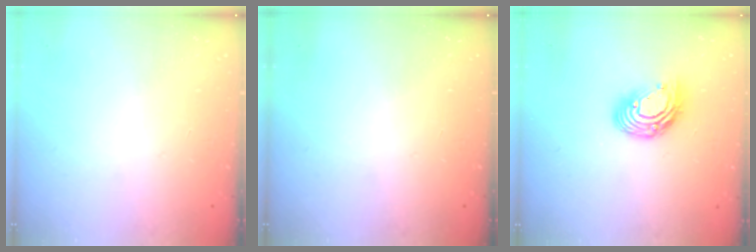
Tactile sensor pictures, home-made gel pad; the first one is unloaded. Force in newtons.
{"total": 0.0}
{"total": 11.6, "press": 11.5, "slide": 1.2}